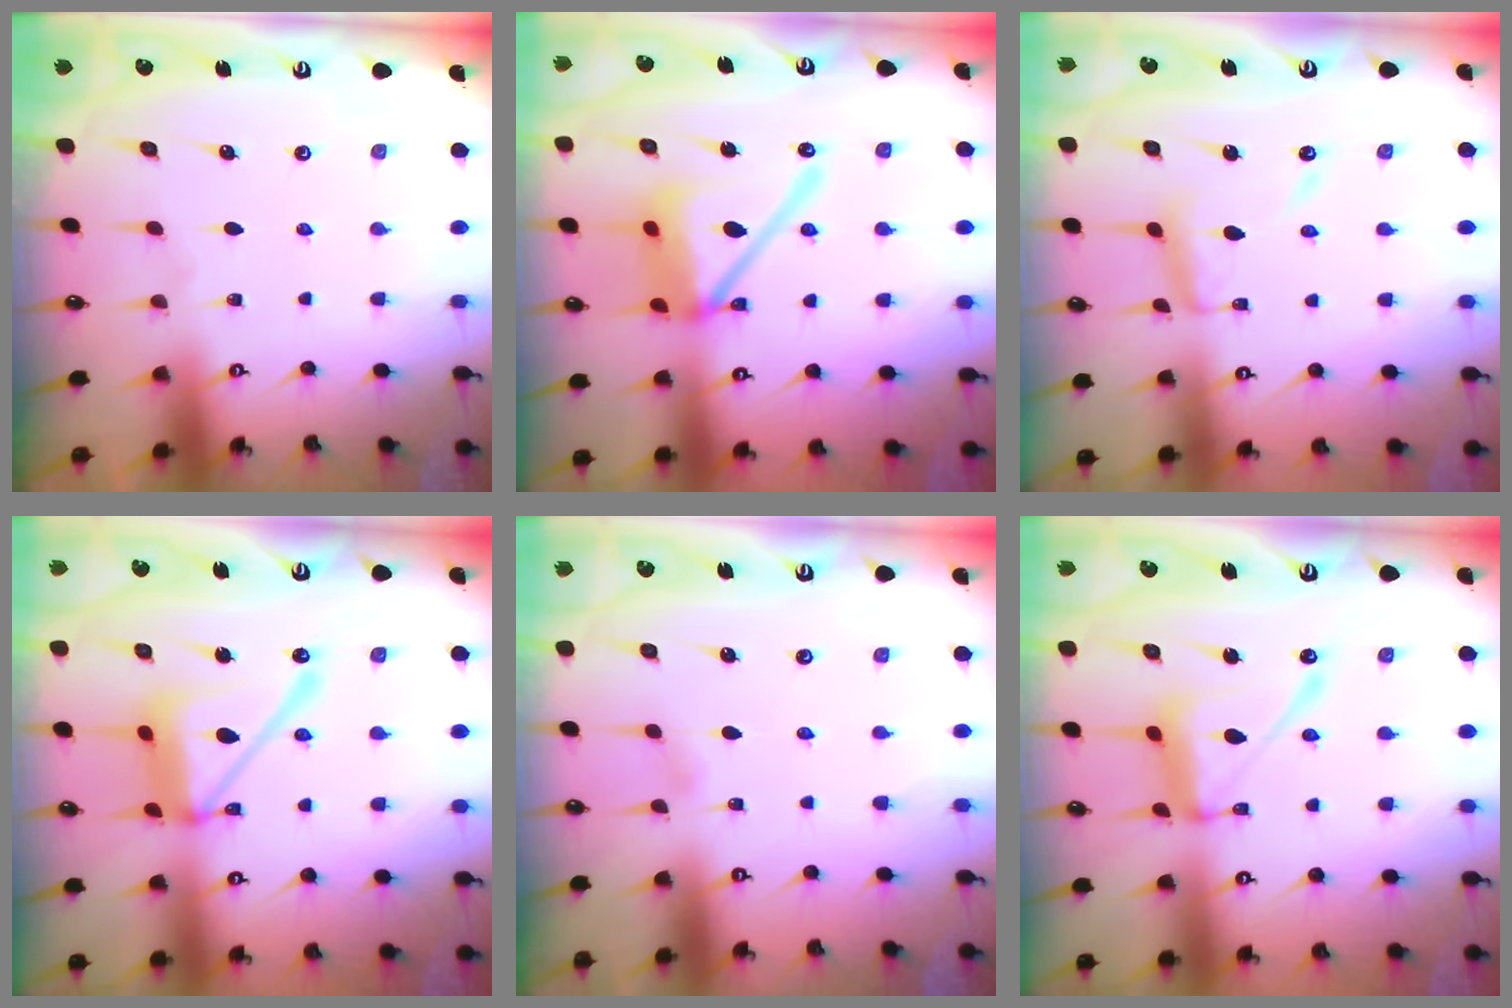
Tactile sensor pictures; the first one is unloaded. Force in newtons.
{"total": 16.5, "press": 16.4, "slide": 1.9}
{"total": 10.6, "press": 10.6, "slide": 1.0}
{"total": 15.9, "press": 15.8, "slide": 1.4}
{"total": 2.3, "press": 2.3, "slide": 0.3}
{"total": 13.4, "press": 13.3, "slide": 1.1}